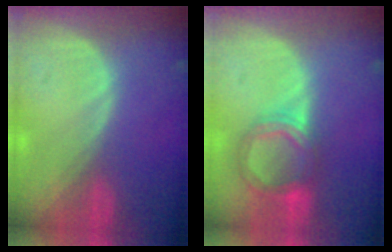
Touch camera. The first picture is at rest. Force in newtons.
{"total": 6.2, "press": 6.1, "slide": 1.2}